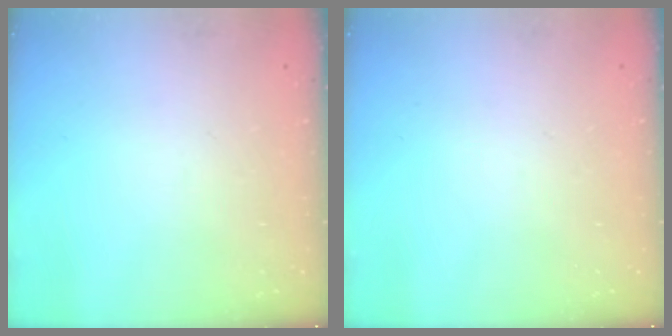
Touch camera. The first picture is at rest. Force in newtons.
{"total": 0.0}